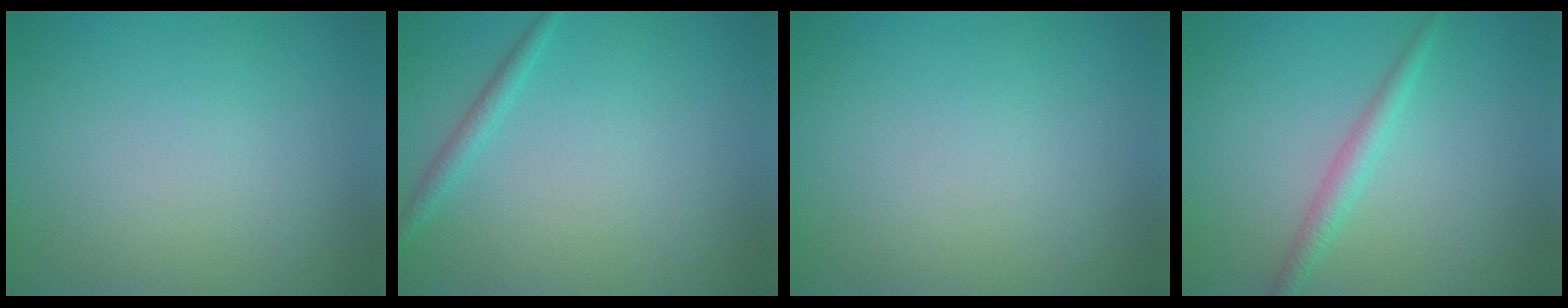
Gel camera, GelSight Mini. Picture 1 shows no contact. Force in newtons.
{"total": 1.3, "press": 1.3, "slide": 0.0}
{"total": 0.0}
{"total": 1.8, "press": 1.8, "slide": 0.1}